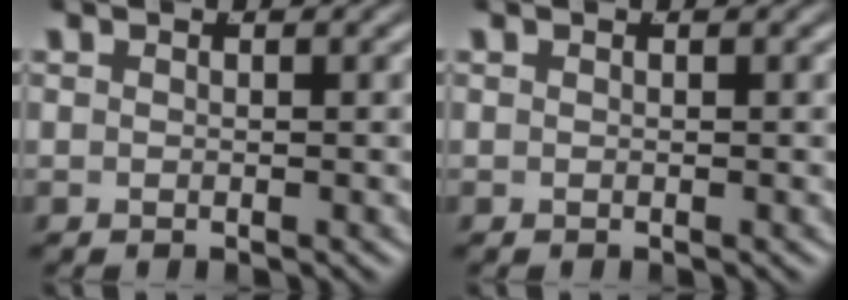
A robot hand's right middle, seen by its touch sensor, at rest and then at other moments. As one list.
[{"total": 0.0}]